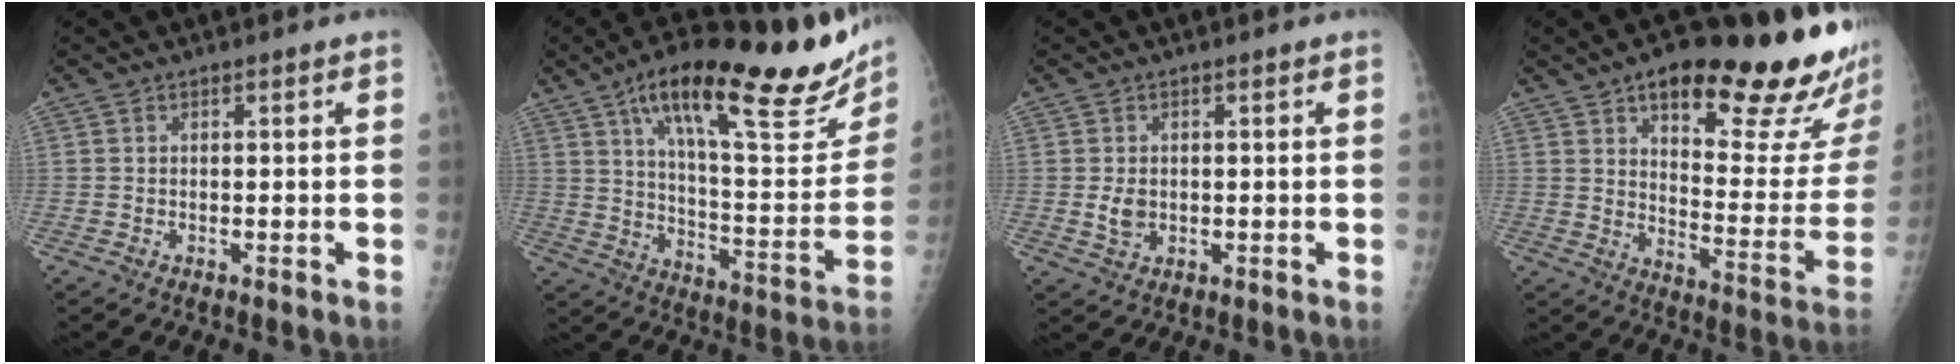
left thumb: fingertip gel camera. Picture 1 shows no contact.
{"total": 29.4, "force": [17.8, 7.7, 22.1], "torque": [-0.295, -0.048, 0.276]}
{"total": 3.1, "force": [-0.1, 2.3, 2.1], "torque": [-0.032, -0.003, 0.004]}
{"total": 27.3, "force": [16.7, 8.2, 19.9], "torque": [-0.229, -0.067, 0.233]}